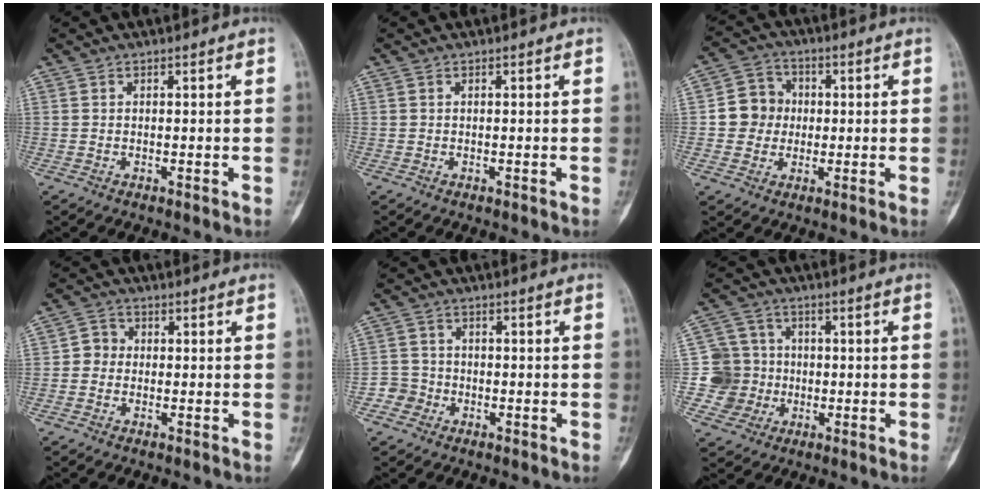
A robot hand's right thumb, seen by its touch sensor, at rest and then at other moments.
{"total": 0.0}
{"total": 7.5, "force": [-0.1, 7.0, 2.5], "torque": [-0.009, 0.013, -0.011]}
{"total": 3.0, "force": [-0.4, 2.7, 1.1], "torque": [0.000, 0.009, -0.017]}
{"total": 3.5, "force": [-1.5, 3.1, 0.0], "torque": [0.023, 0.017, -0.038]}
{"total": 8.8, "force": [-1.2, 8.7, 0.7], "torque": [0.028, 0.020, -0.024]}